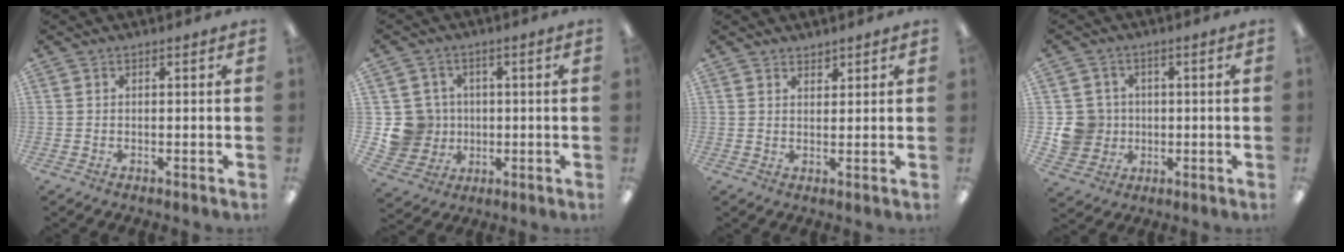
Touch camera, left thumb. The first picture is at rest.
{"total": 9.4, "force": [0.1, 9.3, 1.8], "torque": [-0.055, 0.009, 0.013]}
{"total": 2.0, "force": [1.9, 0.6, -0.1], "torque": [0.009, -0.011, 0.035]}
{"total": 8.4, "force": [0.1, 8.2, 1.9], "torque": [-0.059, 0.012, 0.009]}